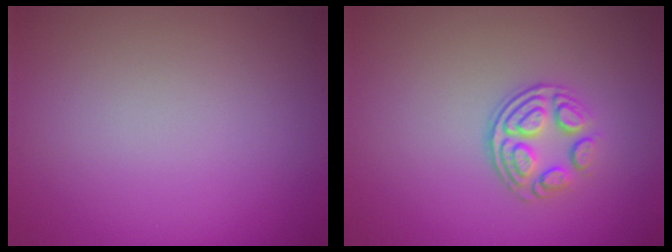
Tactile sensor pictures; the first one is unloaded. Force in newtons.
{"total": 3.2, "press": 2.4, "slide": 2.2}